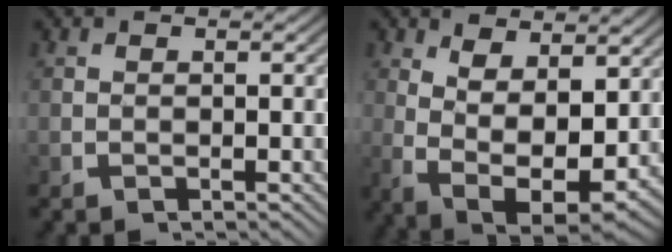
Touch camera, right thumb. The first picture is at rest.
{"total": 9.2, "force": [-1.1, 6.1, 6.9], "torque": [-0.151, -0.055, 0.002]}